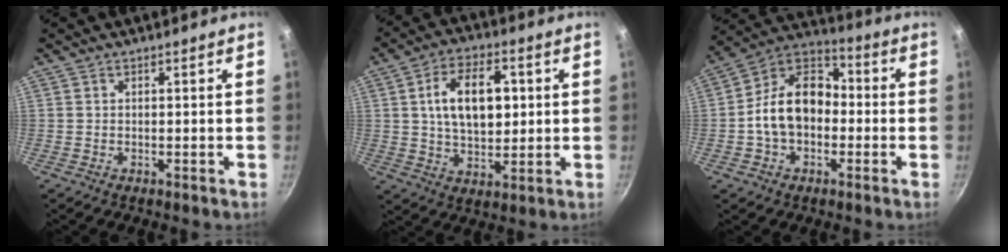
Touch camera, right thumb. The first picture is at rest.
{"total": 13.3, "force": [2.4, 7.8, 10.5], "torque": [-0.156, 0.000, 0.040]}
{"total": 17.3, "force": [-2.1, 12.8, 11.4], "torque": [-0.161, 0.052, -0.052]}